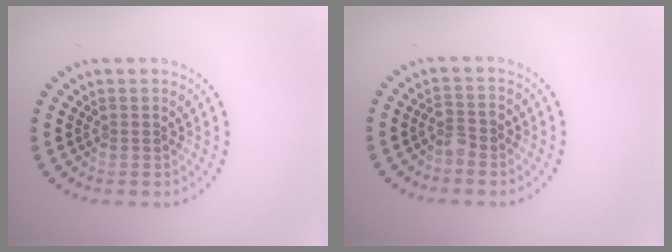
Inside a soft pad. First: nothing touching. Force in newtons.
{"total": 1.6, "press": 1.4, "slide": 0.9}